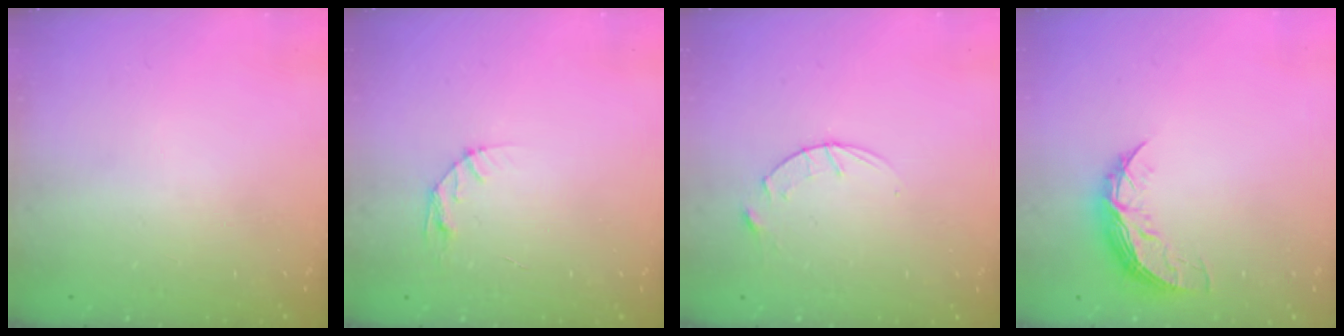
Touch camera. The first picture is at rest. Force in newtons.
{"total": 5.3, "press": 5.3, "slide": 0.6}
{"total": 3.2, "press": 3.2, "slide": 0.4}
{"total": 7.9, "press": 7.8, "slide": 0.6}